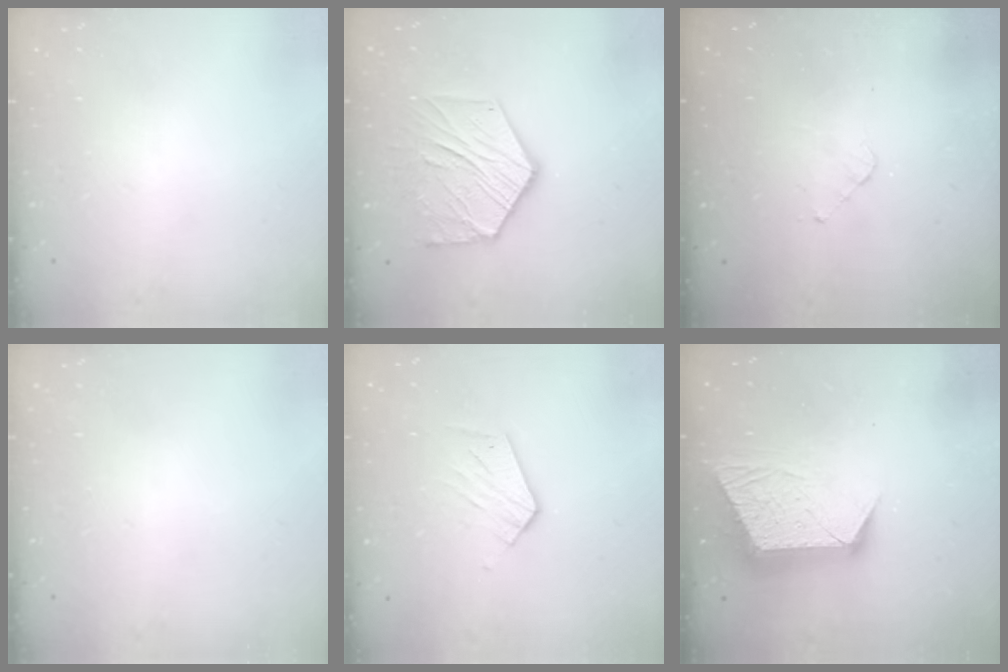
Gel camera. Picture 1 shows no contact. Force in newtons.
{"total": 14.8, "press": 14.7, "slide": 1.4}
{"total": 2.8, "press": 2.8, "slide": 0.2}
{"total": 0.0}
{"total": 7.6, "press": 7.6, "slide": 0.5}
{"total": 12.7, "press": 12.7, "slide": 0.9}